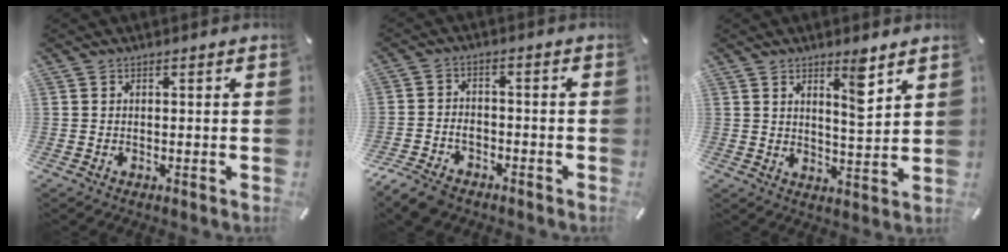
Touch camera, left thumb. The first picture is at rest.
{"total": 5.4, "force": [-3.6, 3.5, 2.1], "torque": [-0.050, 0.015, -0.072]}
{"total": 6.8, "force": [4.7, 1.1, 4.9], "torque": [-0.068, -0.035, 0.071]}